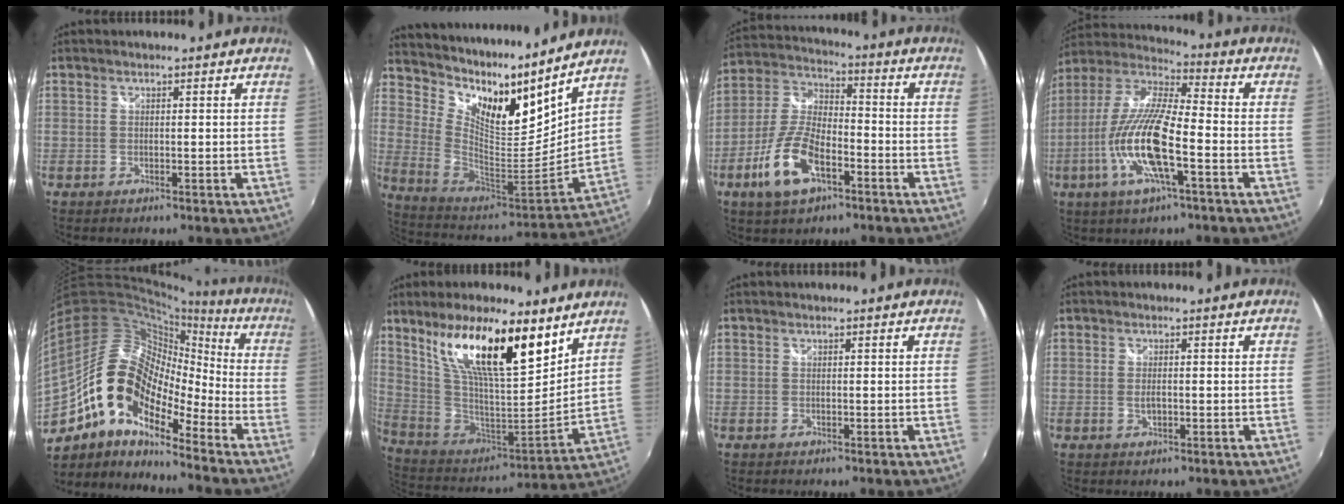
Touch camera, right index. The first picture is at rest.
{"total": 16.3, "force": [13.9, 3.9, 7.8], "torque": [-0.145, -0.053, 0.248]}
{"total": 13.3, "force": [-6.3, 6.0, 10.1], "torque": [-0.219, 0.001, -0.117]}
{"total": 17.0, "force": [-5.7, 3.7, 15.6], "torque": [-0.318, -0.014, -0.117]}
{"total": 18.6, "force": [-10.0, 9.8, 12.2], "torque": [-0.225, -0.004, -0.200]}
{"total": 22.5, "force": [12.1, 6.8, 17.7], "torque": [-0.318, 0.019, 0.223]}
{"total": 0.0}
{"total": 1.6, "force": [-0.3, 0.8, 1.3], "torque": [-0.025, -0.001, -0.006]}